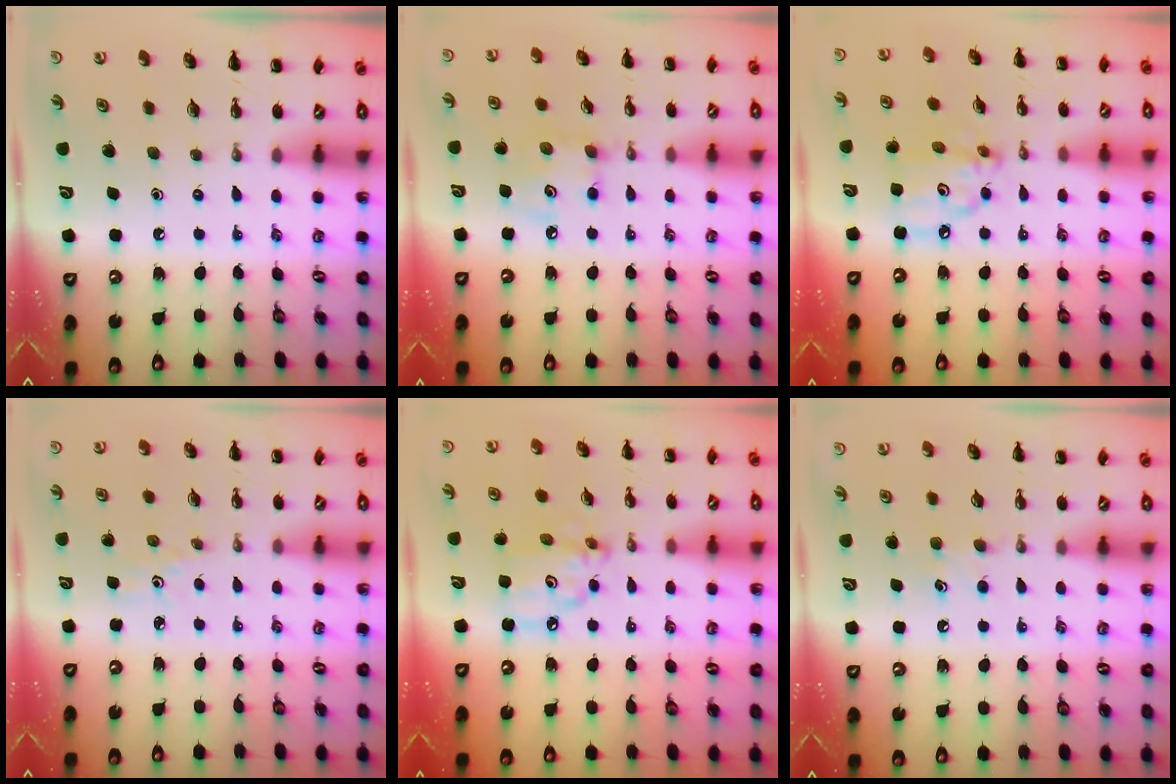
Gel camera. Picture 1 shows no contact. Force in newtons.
{"total": 5.4, "press": 5.4, "slide": 0.6}
{"total": 8.1, "press": 8.0, "slide": 1.1}
{"total": 1.7, "press": 1.7, "slide": 0.4}
{"total": 8.1, "press": 8.0, "slide": 1.1}
{"total": 4.6, "press": 4.3, "slide": 1.5}